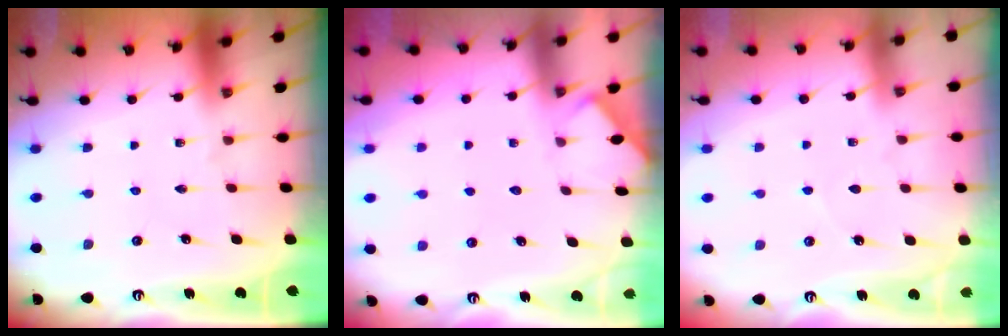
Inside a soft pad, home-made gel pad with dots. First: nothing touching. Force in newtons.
{"total": 1.9, "press": 1.9, "slide": 0.3}
{"total": 3.6, "press": 3.5, "slide": 0.4}